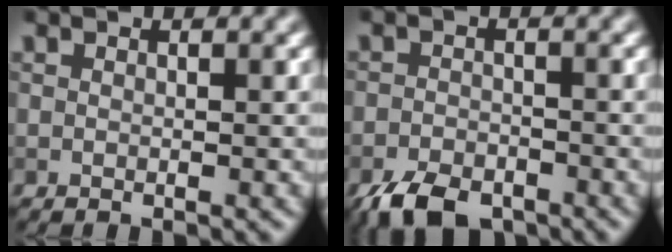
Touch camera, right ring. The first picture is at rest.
{"total": 4.9, "force": [-3.6, 2.3, 2.3], "torque": [-0.038, -0.006, -0.069]}